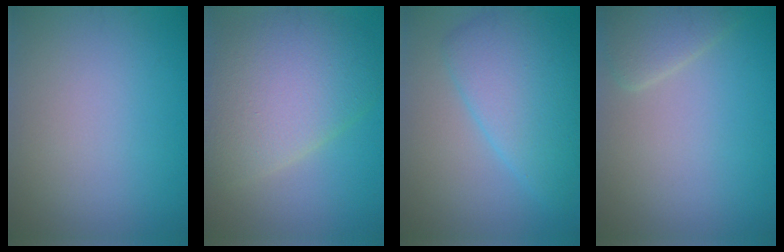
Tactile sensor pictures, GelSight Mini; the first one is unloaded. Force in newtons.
{"total": 8.1, "press": 8.1, "slide": 0.3}
{"total": 6.8, "press": 6.8, "slide": 0.1}
{"total": 2.4, "press": 2.4, "slide": 0.2}